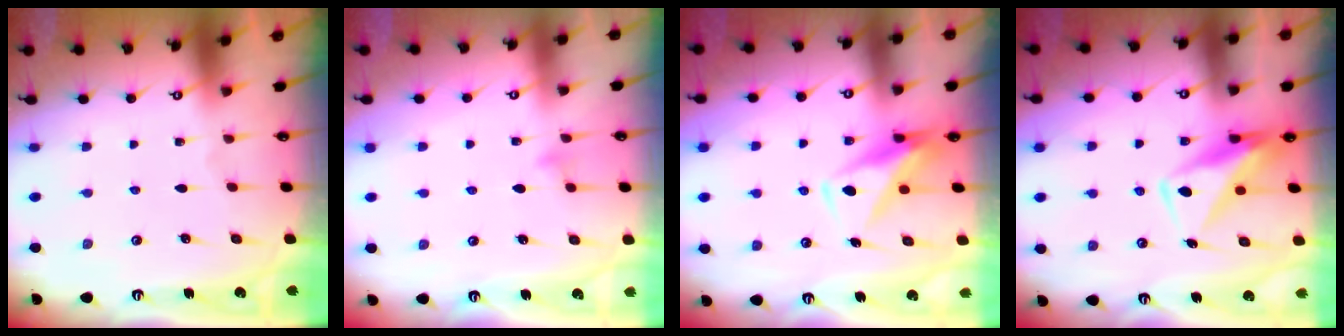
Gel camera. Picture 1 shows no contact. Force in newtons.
{"total": 4.9, "press": 4.9, "slide": 0.6}
{"total": 8.4, "press": 8.3, "slide": 0.9}
{"total": 10.2, "press": 10.1, "slide": 1.0}